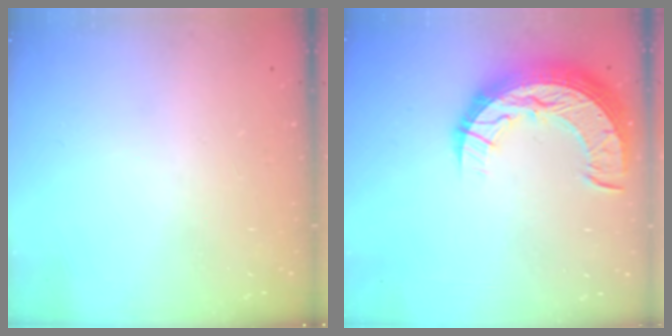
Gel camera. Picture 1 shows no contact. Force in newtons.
{"total": 15.0, "press": 15.0, "slide": 1.0}